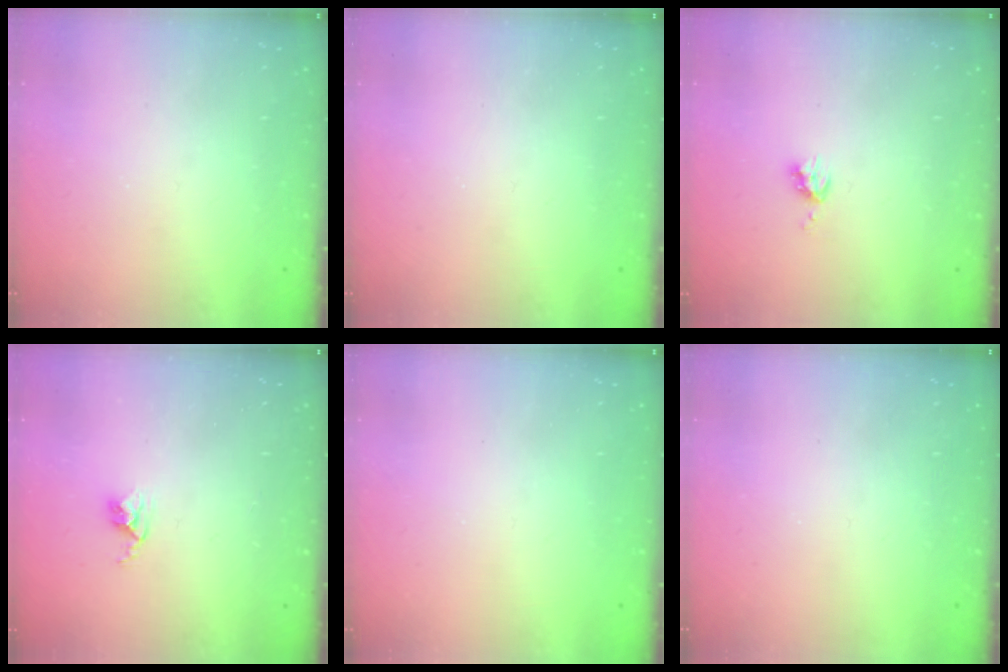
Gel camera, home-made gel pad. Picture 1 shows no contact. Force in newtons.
{"total": 0.0}
{"total": 5.4, "press": 5.3, "slide": 0.7}
{"total": 2.8, "press": 2.7, "slide": 0.4}
{"total": 0.0}
{"total": 0.0}